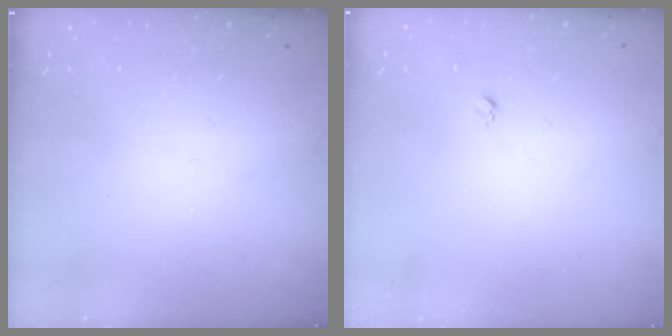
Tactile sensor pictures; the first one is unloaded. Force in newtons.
{"total": 3.1, "press": 3.1, "slide": 0.3}